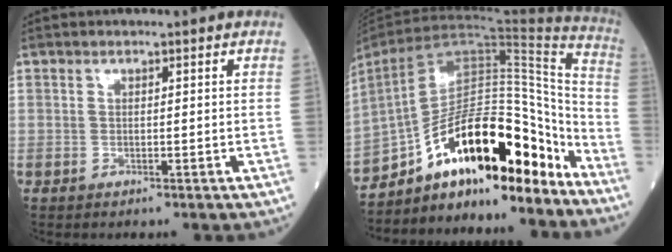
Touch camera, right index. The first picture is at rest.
{"total": 20.9, "force": [-14.4, 6.5, 13.7], "torque": [-0.210, 0.047, -0.233]}